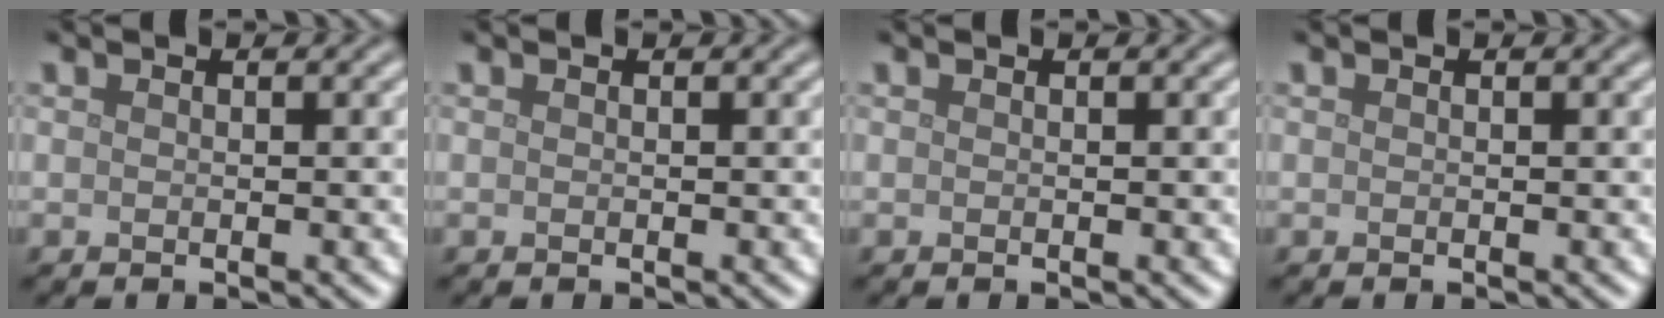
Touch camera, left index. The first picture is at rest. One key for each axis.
{"total": 0.0}
{"total": 0.0}
{"total": 0.0}